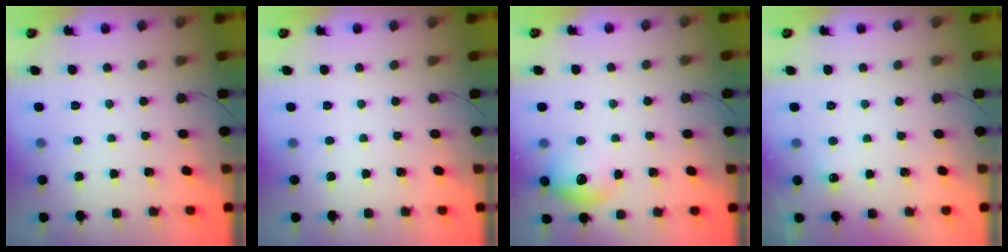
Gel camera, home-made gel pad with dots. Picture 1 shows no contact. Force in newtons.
{"total": 0.0}
{"total": 10.8, "press": 10.0, "slide": 4.0}
{"total": 4.1, "press": 3.9, "slide": 1.3}